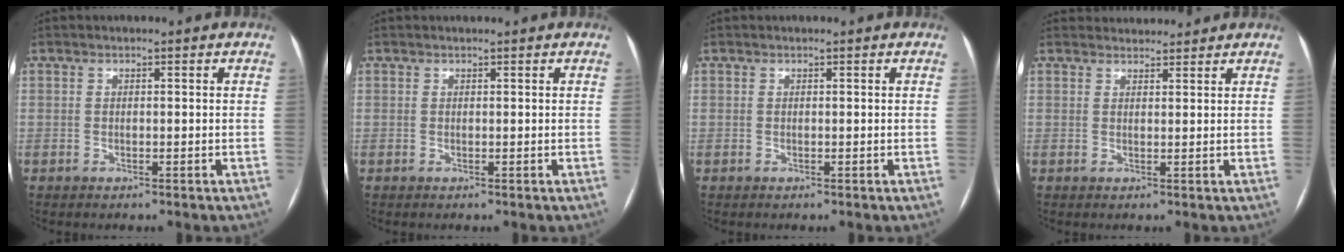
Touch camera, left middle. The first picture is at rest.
{"total": 0.8, "force": [0.8, 0.2, 0.2], "torque": [-0.005, 0.015, 0.015]}
{"total": 0.0}
{"total": 4.1, "force": [4.0, 1.0, 0.1], "torque": [-0.001, 0.022, 0.054]}